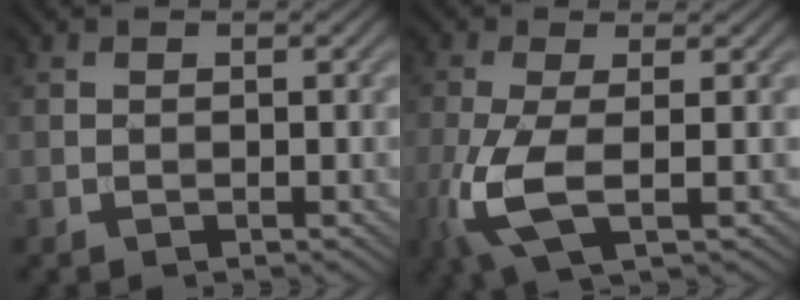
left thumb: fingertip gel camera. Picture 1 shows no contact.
{"total": 7.2, "force": [-1.6, 2.3, 6.6], "torque": [-0.169, -0.006, -0.034]}